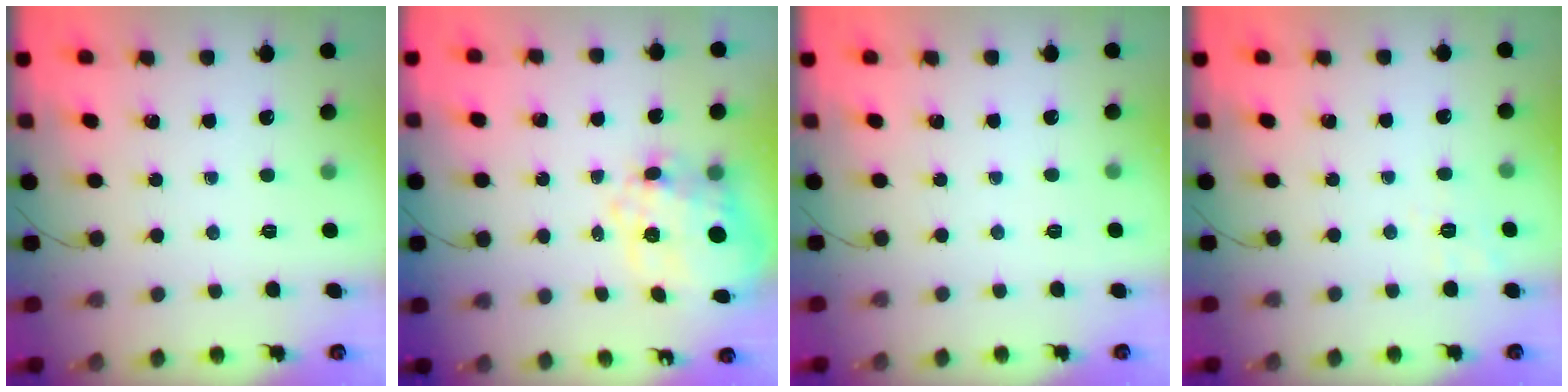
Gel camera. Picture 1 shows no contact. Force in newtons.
{"total": 13.3, "press": 13.0, "slide": 2.6}
{"total": 4.1, "press": 3.8, "slide": 1.6}
{"total": 2.8, "press": 2.1, "slide": 1.9}